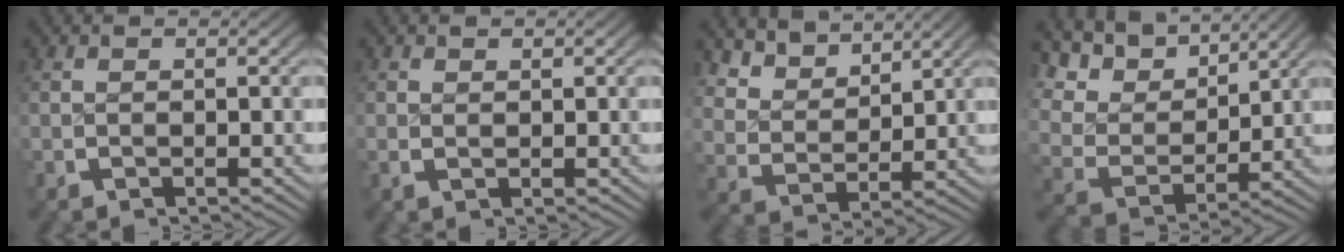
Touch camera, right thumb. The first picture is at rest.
{"total": 0.9, "force": [0.5, 0.6, 0.4], "torque": [-0.003, -0.006, 0.013]}
{"total": 5.0, "force": [3.3, 2.8, 2.6], "torque": [-0.055, -0.009, 0.065]}
{"total": 8.1, "force": [3.5, 5.1, 5.2], "torque": [-0.099, 0.000, 0.057]}